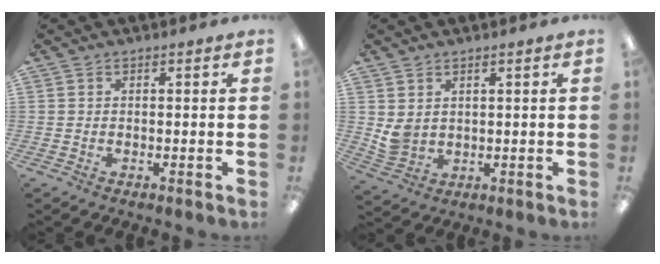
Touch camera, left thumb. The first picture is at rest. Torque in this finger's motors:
{"motor_torque": [0.46, 0.89, 0.48, -0.41, 0.01]}